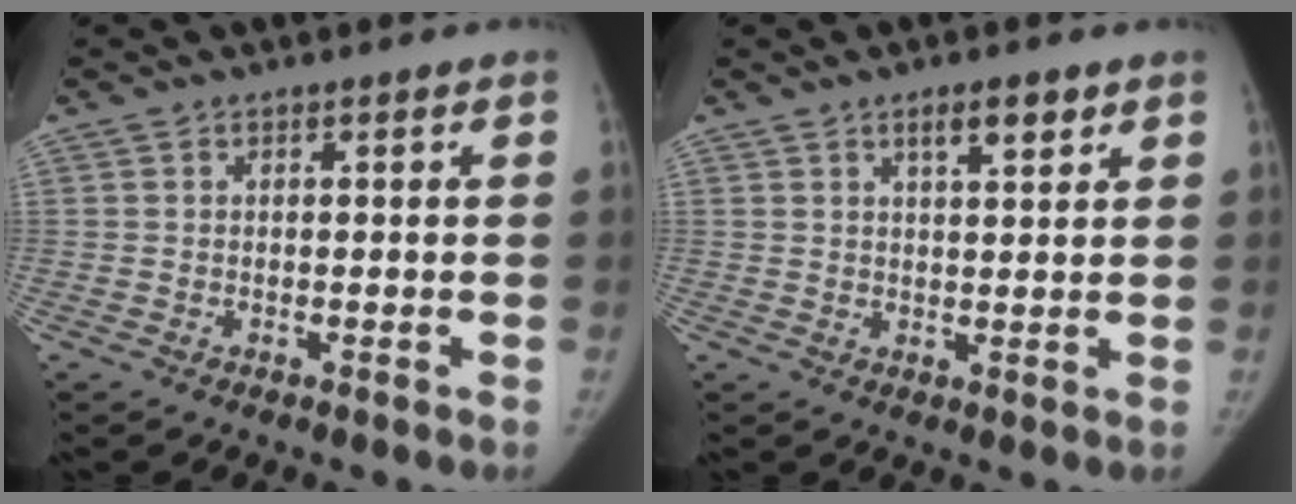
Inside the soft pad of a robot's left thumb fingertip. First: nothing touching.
{"total": 4.4, "force": [2.7, 1.4, 3.2], "torque": [-0.040, -0.016, 0.043]}